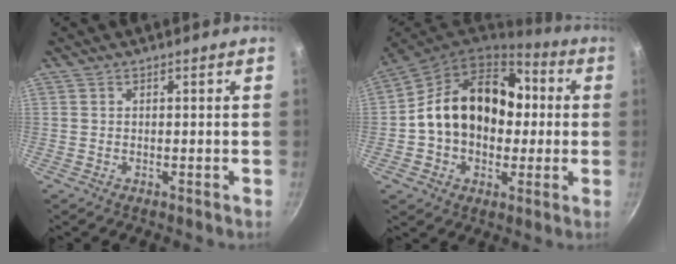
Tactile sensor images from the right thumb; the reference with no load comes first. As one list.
[{"total": 19.9, "force": [1.4, 15.1, 12.9], "torque": [-0.175, 0.041, 0.016]}]